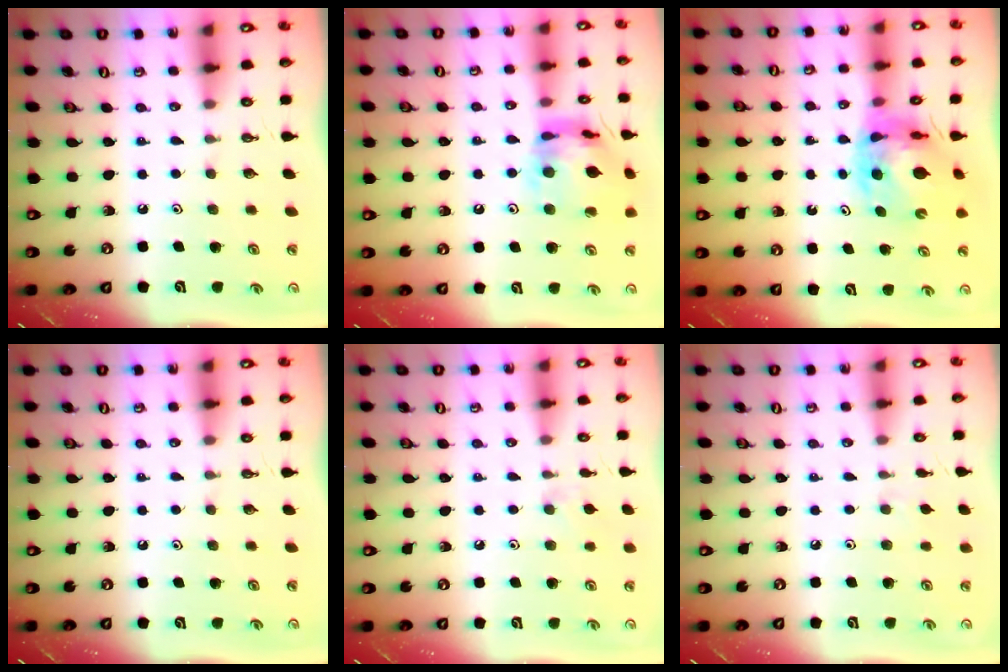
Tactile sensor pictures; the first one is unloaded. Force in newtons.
{"total": 16.1, "press": 16.0, "slide": 1.6}
{"total": 12.2, "press": 12.1, "slide": 1.4}
{"total": 0.0}
{"total": 5.7, "press": 5.6, "slide": 0.8}
{"total": 3.3, "press": 3.2, "slide": 0.7}